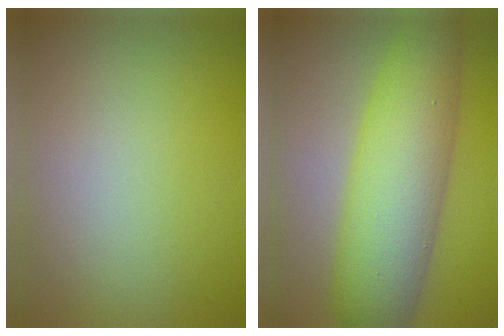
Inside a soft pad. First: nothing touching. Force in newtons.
{"total": 9.3, "press": 9.3, "slide": 0.1}